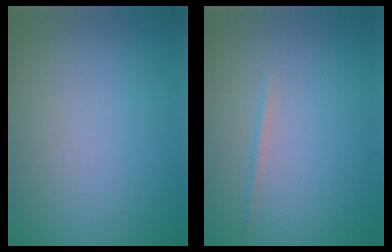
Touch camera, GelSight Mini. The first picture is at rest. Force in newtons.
{"total": 0.6, "press": 0.6, "slide": 0.1}